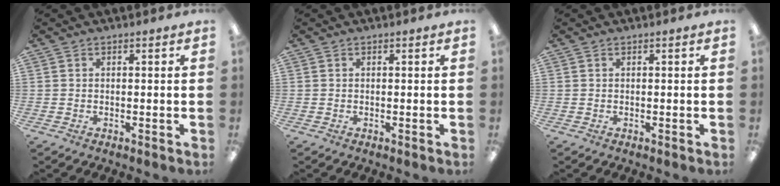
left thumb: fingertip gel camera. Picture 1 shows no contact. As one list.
[{"total": 0.0}, {"total": 0.0}]